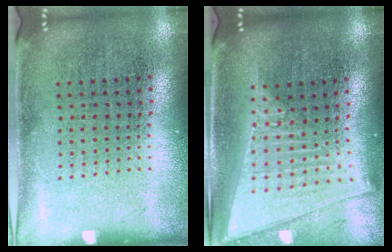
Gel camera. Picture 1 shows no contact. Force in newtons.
{"total": 2.2, "press": 1.8, "slide": 1.2}